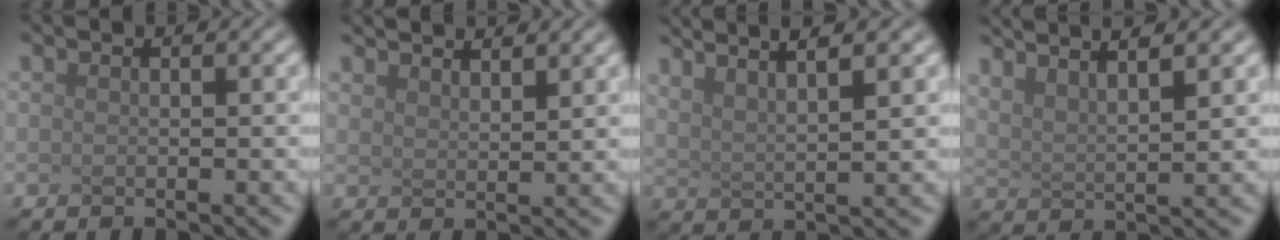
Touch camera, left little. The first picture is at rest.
{"total": 2.8, "force": [2.7, 0.0, 0.4], "torque": [-0.008, 0.014, 0.048]}
{"total": 4.1, "force": [3.0, -0.1, 2.8], "torque": [-0.076, 0.017, 0.062]}
{"total": 4.5, "force": [3.6, 0.3, 2.7], "torque": [-0.065, 0.022, 0.064]}